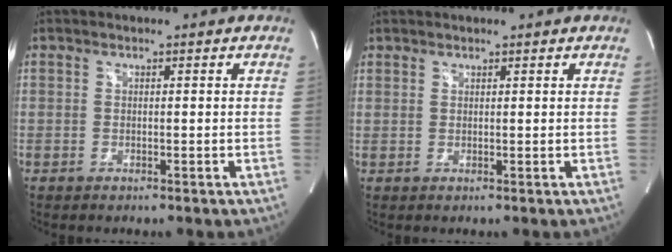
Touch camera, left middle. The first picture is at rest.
{"total": 0.8, "force": [0.7, 0.4, 0.0], "torque": [0.001, 0.002, 0.011]}